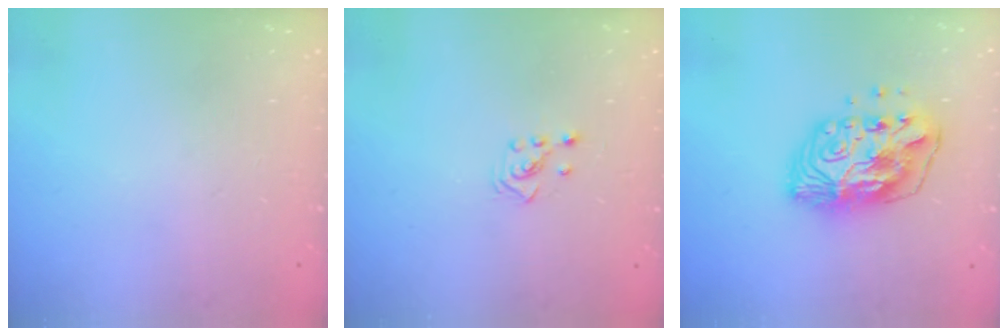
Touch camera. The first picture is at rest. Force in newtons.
{"total": 2.3, "press": 2.2, "slide": 0.8}
{"total": 13.7, "press": 13.7, "slide": 1.0}